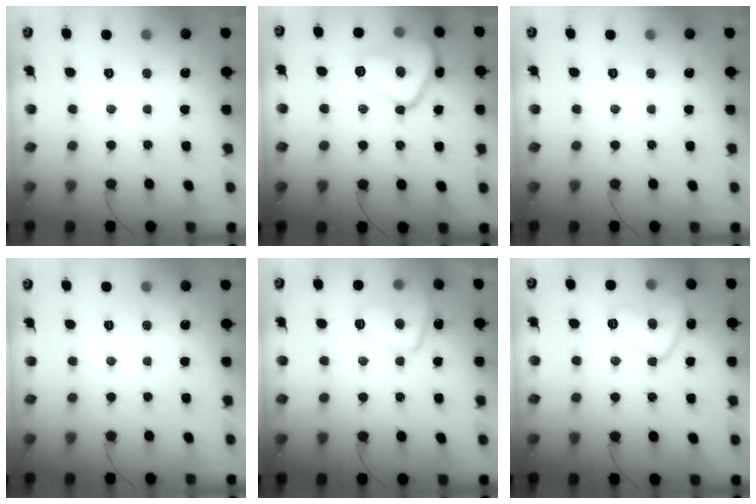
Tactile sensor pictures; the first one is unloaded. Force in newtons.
{"total": 13.2, "press": 13.1, "slide": 1.2}
{"total": 0.0}
{"total": 0.0}
{"total": 10.4, "press": 10.3, "slide": 1.4}
{"total": 11.2, "press": 11.1, "slide": 1.0}